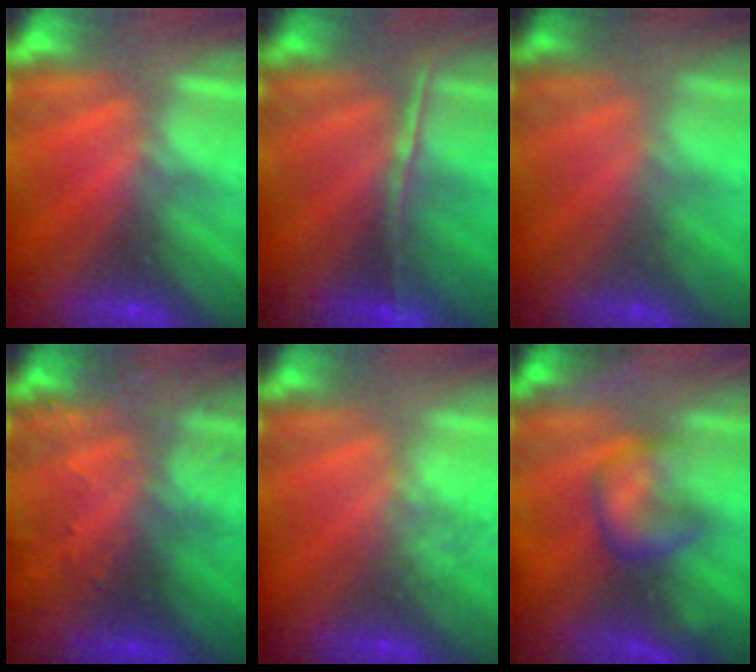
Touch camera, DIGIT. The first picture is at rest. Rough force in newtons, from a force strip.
{"total": 1.7}
{"total": 1.7}
{"total": 7.9}
{"total": 2.2}
{"total": 8.6}